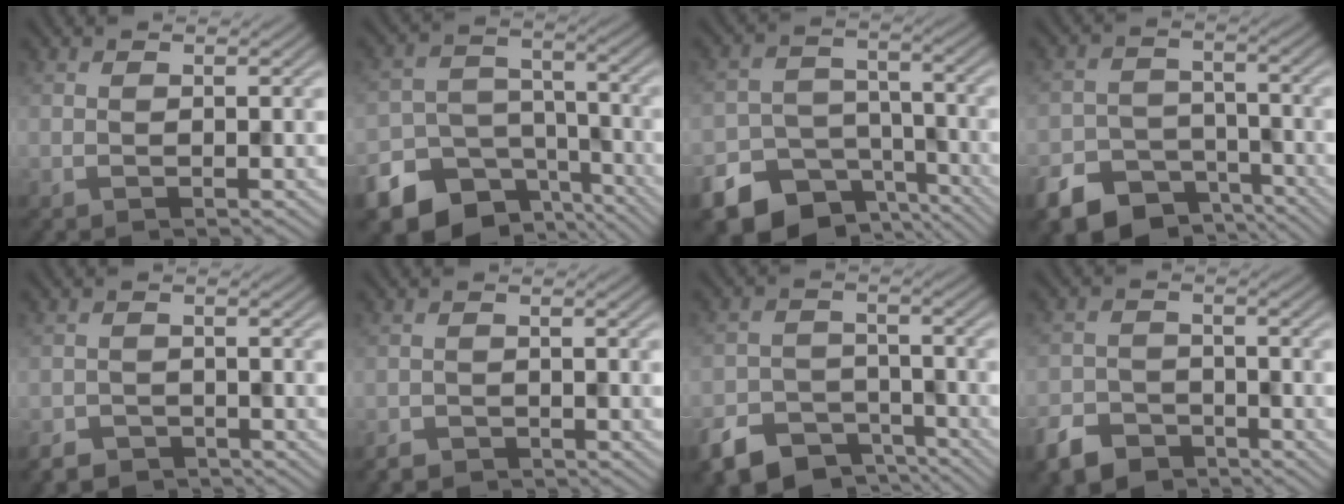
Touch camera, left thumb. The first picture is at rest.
{"total": 14.1, "force": [-9.5, 9.5, 4.3], "torque": [-0.120, -0.045, -0.143]}
{"total": 13.2, "force": [-9.1, 8.7, 4.0], "torque": [-0.099, -0.039, -0.138]}
{"total": 9.4, "force": [-6.8, 5.6, 3.3], "torque": [-0.064, -0.019, -0.112]}
{"total": 2.5, "force": [-2.3, 1.0, 0.1], "torque": [-0.003, -0.001, -0.046]}
{"total": 1.7, "force": [-1.7, 0.5, 0.0], "torque": [-0.005, -0.002, -0.035]}
{"total": 7.9, "force": [-5.8, 4.3, 3.1], "torque": [-0.062, -0.017, -0.106]}
{"total": 5.2, "force": [-4.1, 2.8, 1.6], "torque": [-0.042, -0.004, -0.084]}